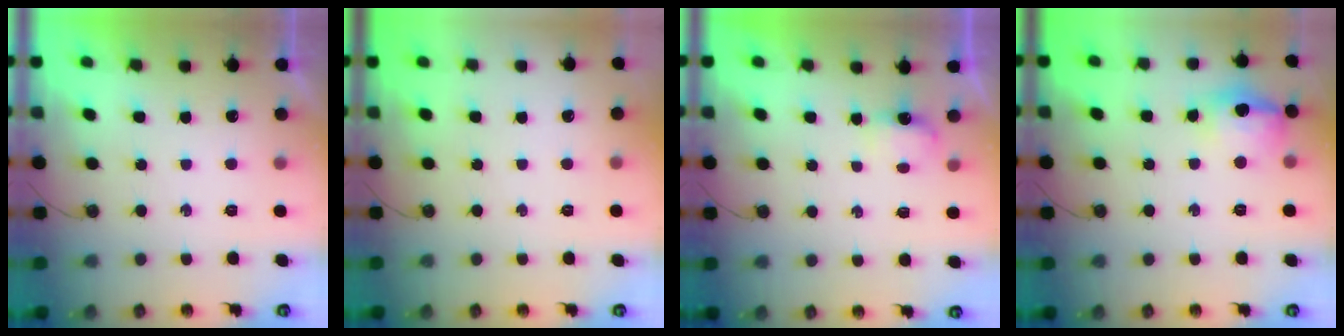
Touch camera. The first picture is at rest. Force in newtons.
{"total": 0.0}
{"total": 3.6, "press": 3.6, "slide": 0.7}
{"total": 14.0, "press": 13.9, "slide": 1.5}